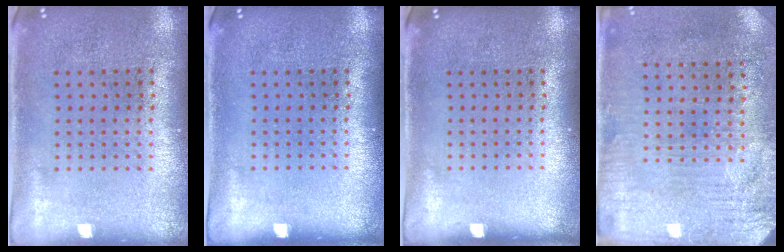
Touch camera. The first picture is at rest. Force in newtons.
{"total": 0.0}
{"total": 0.0}
{"total": 3.2, "press": 2.8, "slide": 1.7}